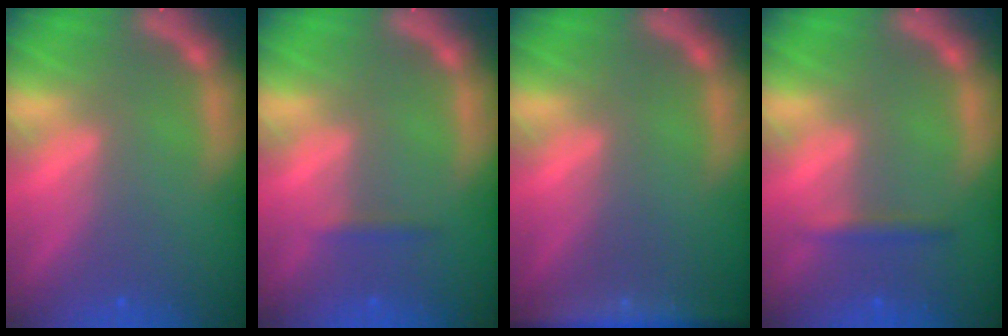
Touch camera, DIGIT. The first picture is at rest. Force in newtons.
{"total": 0.9}
{"total": 6.0}
{"total": 1.4}